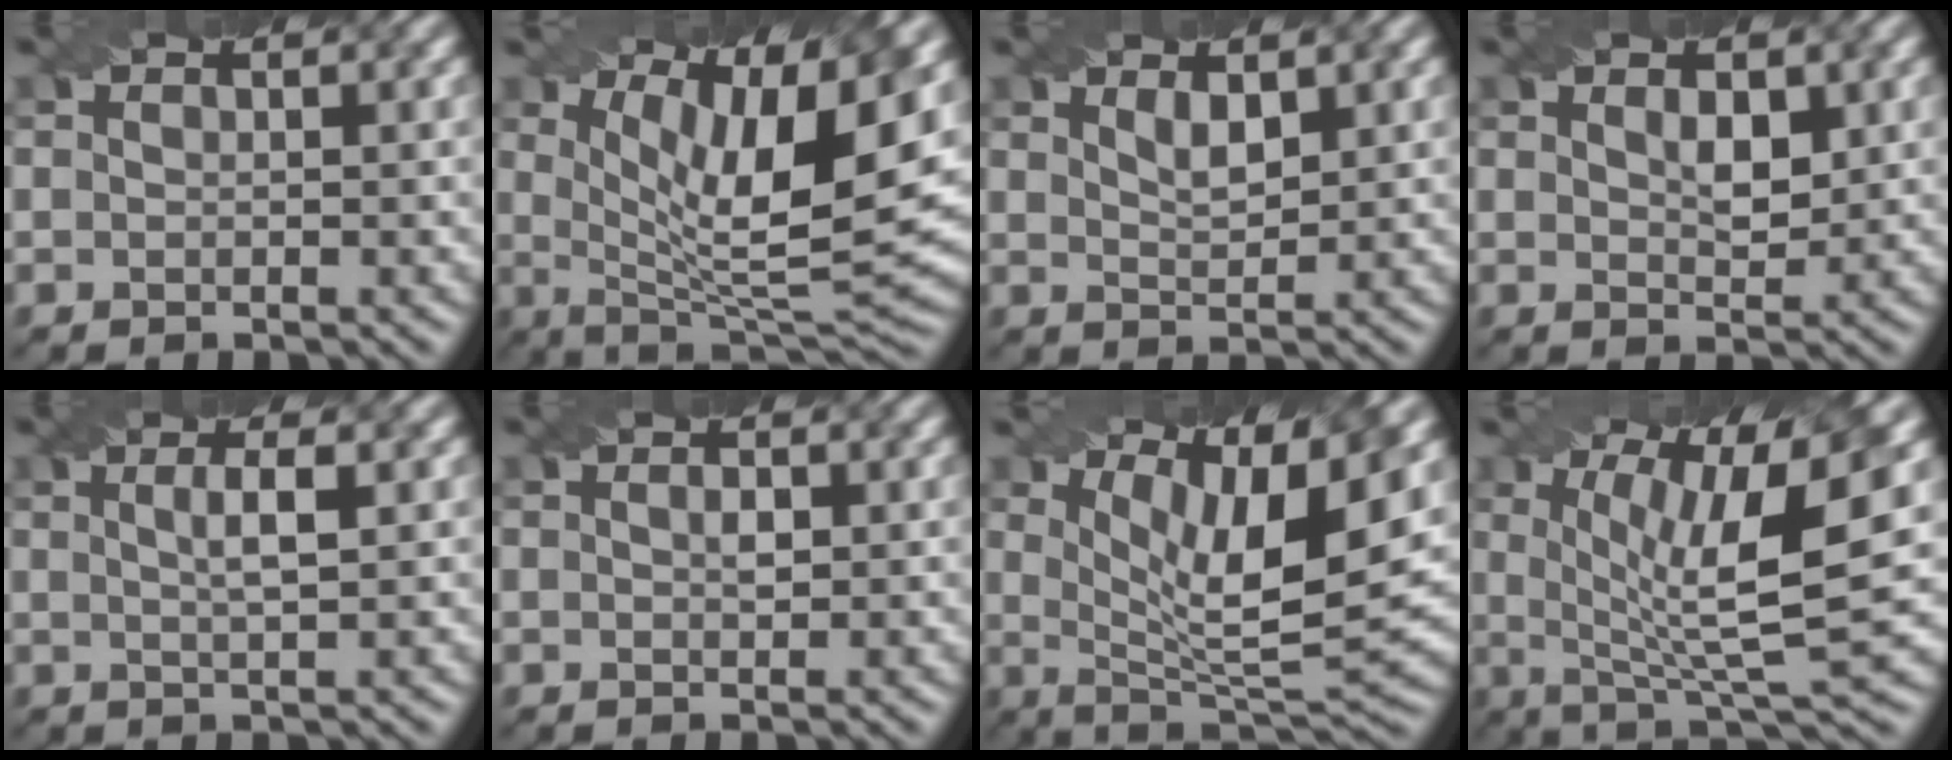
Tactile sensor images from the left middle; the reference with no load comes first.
{"total": 12.0, "force": [3.8, 3.4, 10.9], "torque": [-0.162, -0.008, 0.064]}
{"total": 1.8, "force": [1.2, 0.6, 1.2], "torque": [-0.024, -0.004, 0.024]}
{"total": 2.0, "force": [0.9, 0.9, 1.6], "torque": [-0.025, -0.002, 0.020]}
{"total": 2.4, "force": [0.6, 0.6, 2.2], "torque": [-0.034, 0.005, 0.008]}
{"total": 0.8, "force": [0.3, 0.3, 0.6], "torque": [-0.011, 0.002, 0.006]}
{"total": 9.8, "force": [4.0, 2.5, 8.6], "torque": [-0.142, -0.003, 0.072]}
{"total": 10.5, "force": [2.1, 2.5, 10.0], "torque": [-0.172, 0.002, 0.038]}